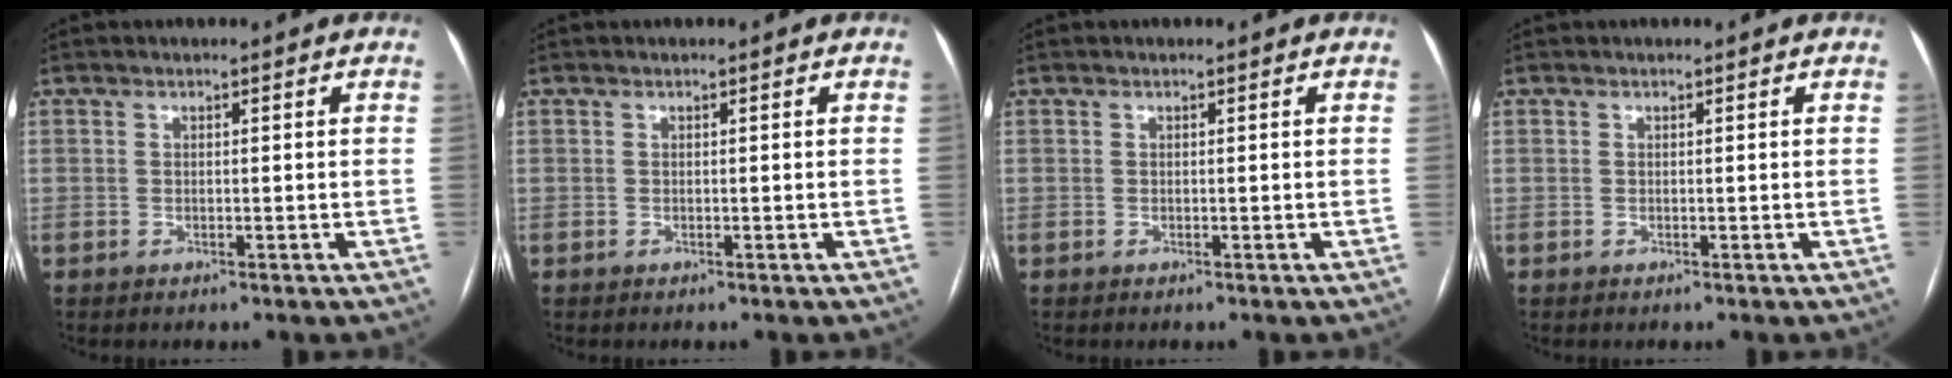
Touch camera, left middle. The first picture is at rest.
{"total": 0.0}
{"total": 0.0}
{"total": 0.0}